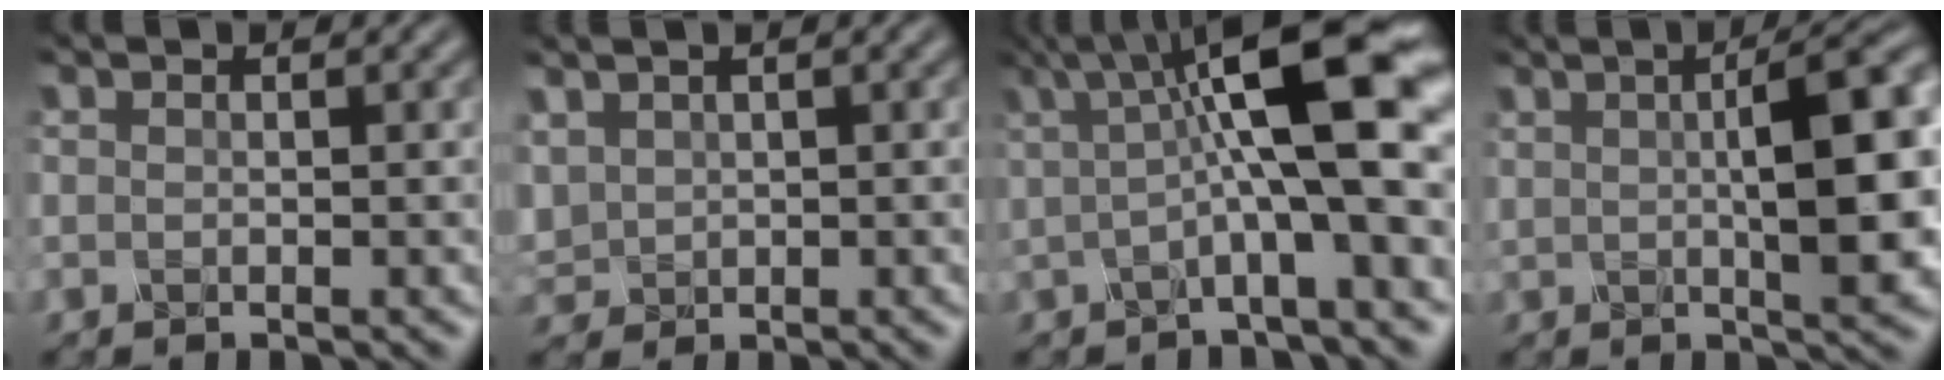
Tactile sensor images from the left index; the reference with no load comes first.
{"total": 2.3, "force": [1.0, 1.9, 0.8], "torque": [-0.028, 0.001, 0.022]}
{"total": 10.9, "force": [1.9, 2.5, 10.5], "torque": [-0.150, 0.019, 0.025]}
{"total": 9.3, "force": [1.5, 2.7, 8.8], "torque": [-0.112, 0.013, 0.025]}